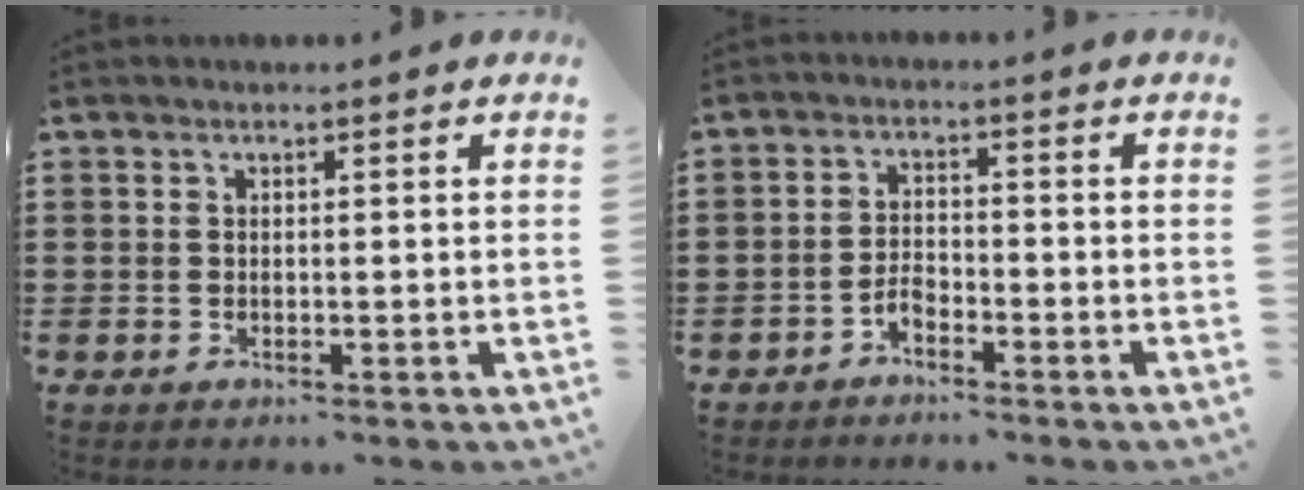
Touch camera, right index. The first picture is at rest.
{"total": 2.3, "force": [-2.0, 1.0, 0.6], "torque": [-0.018, 0.005, -0.041]}